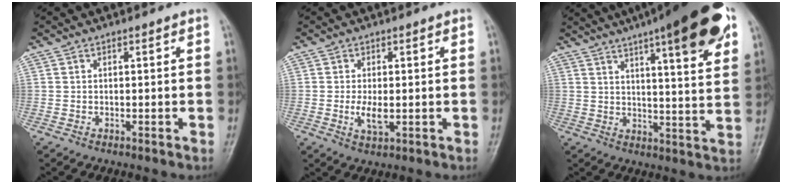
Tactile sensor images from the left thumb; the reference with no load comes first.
{"total": 3.9, "force": [-0.5, 1.8, 3.4], "torque": [-0.065, -0.005, -0.009]}
{"total": 21.6, "force": [12.1, 4.6, 17.3], "torque": [-0.231, -0.020, 0.162]}